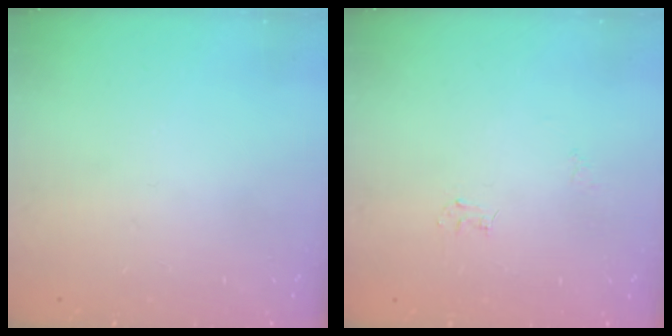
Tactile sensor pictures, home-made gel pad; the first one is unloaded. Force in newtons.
{"total": 2.7, "press": 2.7, "slide": 0.4}